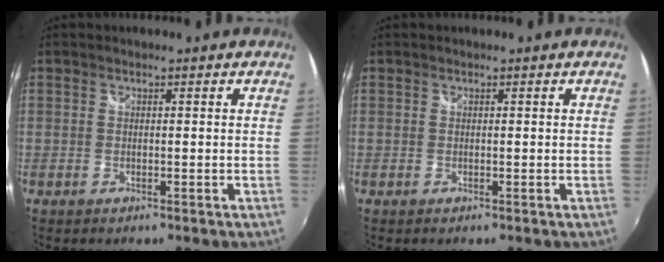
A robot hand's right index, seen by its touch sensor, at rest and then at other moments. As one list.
[{"total": 0.0}]